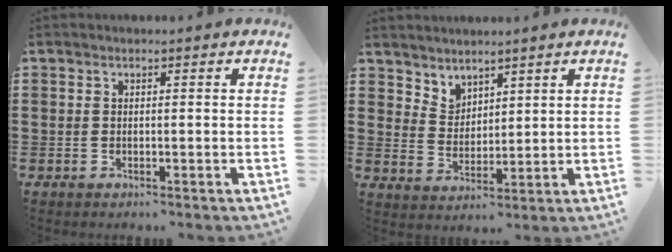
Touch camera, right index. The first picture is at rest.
{"total": 3.8, "force": [3.4, 1.8, -0.4], "torque": [-0.007, -0.007, 0.066]}